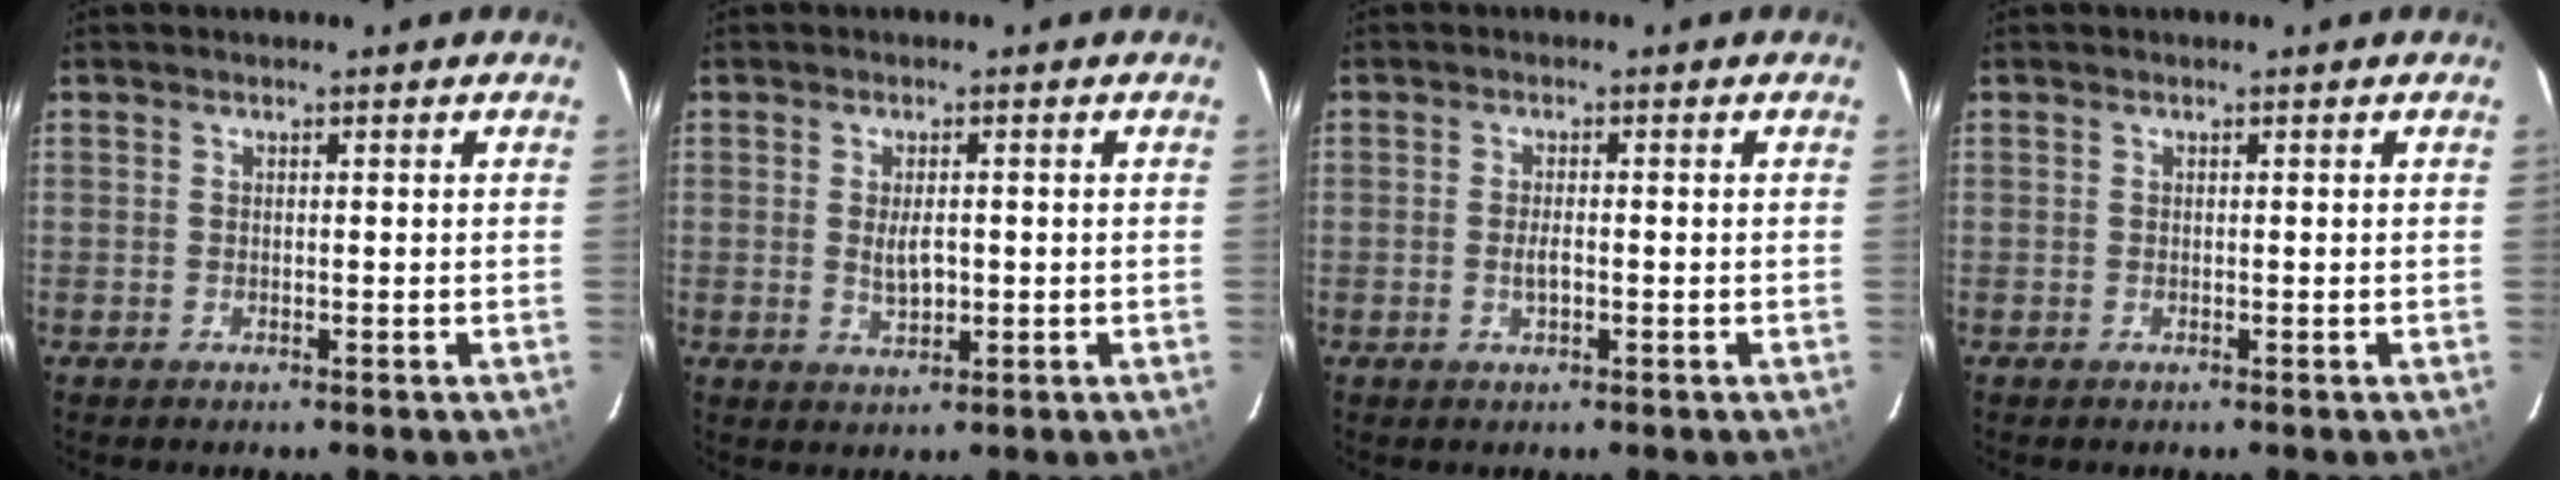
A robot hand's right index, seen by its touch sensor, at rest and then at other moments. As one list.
[{"total": 3.6, "force": [-0.1, 1.8, 3.1], "torque": [-0.054, -0.006, 0.002]}, {"total": 2.0, "force": [-0.5, 0.7, 1.8], "torque": [-0.033, -0.003, -0.009]}, {"total": 0.0}]